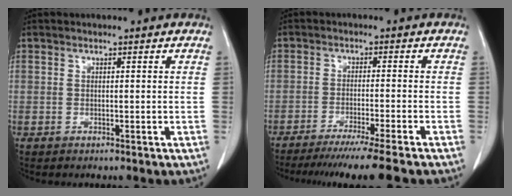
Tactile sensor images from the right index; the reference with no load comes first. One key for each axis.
{"total": 11.5, "fx": -9.6, "fy": -1.6, "fz": 6.1, "tx": -0.059, "ty": -0.036, "tz": -0.145}